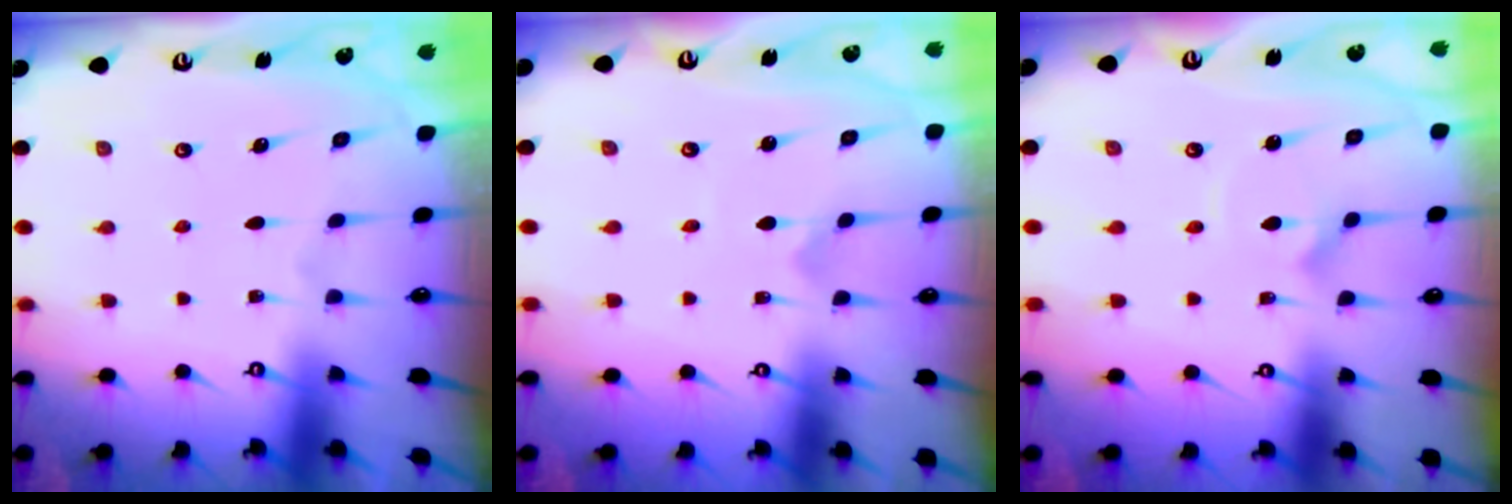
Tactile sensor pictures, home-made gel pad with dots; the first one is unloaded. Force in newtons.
{"total": 0.0}
{"total": 2.4, "press": 2.4, "slide": 0.2}